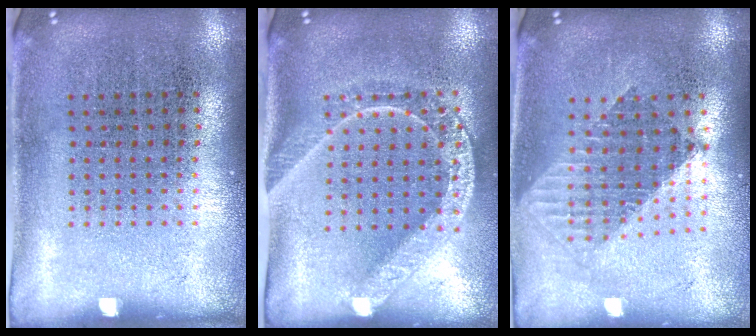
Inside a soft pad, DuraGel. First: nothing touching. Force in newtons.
{"total": 2.1, "press": 1.7, "slide": 1.1}
{"total": 1.5, "press": 1.3, "slide": 0.7}